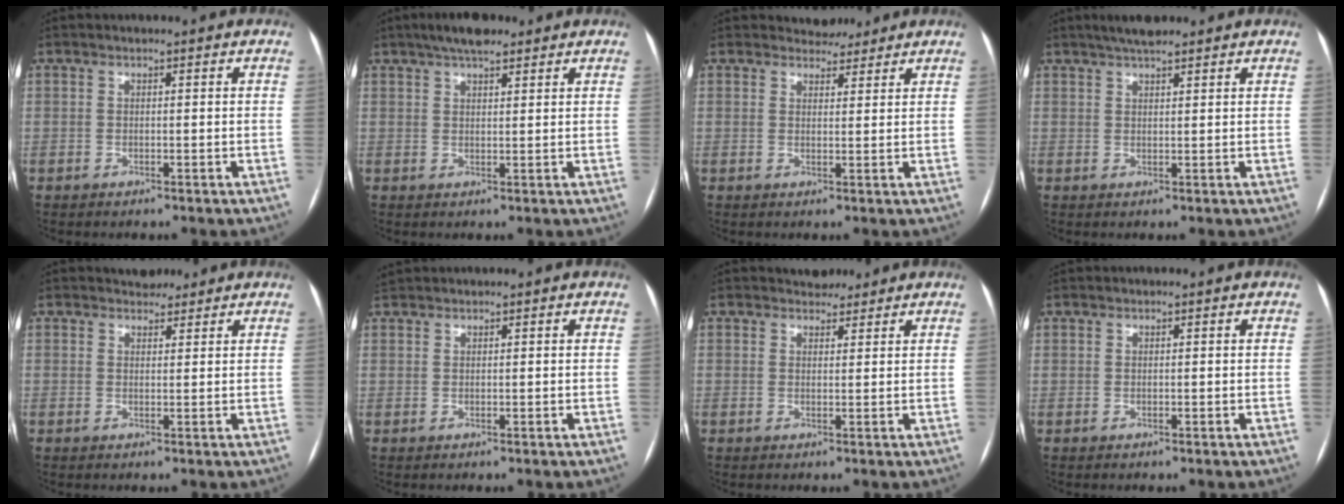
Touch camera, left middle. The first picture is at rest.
{"total": 5.6, "force": [4.2, 1.7, 3.3], "torque": [-0.058, 0.020, 0.068]}
{"total": 3.3, "force": [3.0, 1.4, -0.1], "torque": [0.003, 0.001, 0.040]}
{"total": 4.1, "force": [3.4, 0.7, 2.2], "torque": [-0.039, 0.016, 0.056]}
{"total": 3.1, "force": [2.8, 1.3, 0.3], "torque": [0.000, 0.008, 0.040]}
{"total": 2.3, "force": [2.2, 0.5, 0.3], "torque": [-0.010, 0.026, 0.042]}
{"total": 3.3, "force": [2.9, 1.4, 0.3], "torque": [0.000, 0.007, 0.042]}
{"total": 0.6, "force": [0.6, 0.2, 0.0], "torque": [-0.006, 0.008, 0.012]}